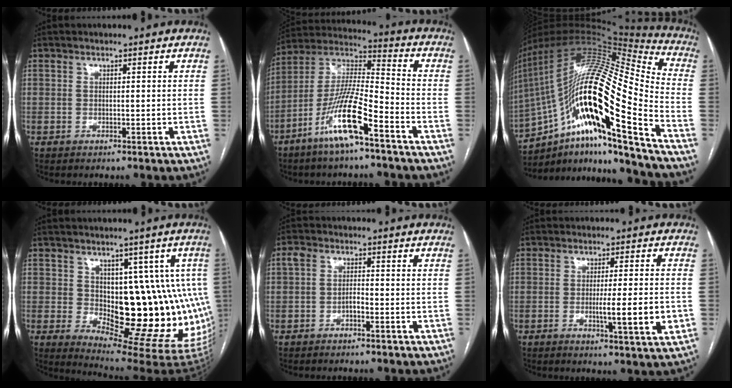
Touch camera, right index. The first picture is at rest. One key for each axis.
{"total": 13.9, "fx": -7.5, "fy": 1.6, "fz": 11.6, "tx": -0.232, "ty": -0.009, "tz": -0.147}
{"total": 29.0, "fx": -13.3, "fy": 3.7, "fz": 25.5, "tx": -0.447, "ty": -0.003, "tz": -0.229}
{"total": 16.5, "fx": 0.5, "fy": 7.5, "fz": 14.8, "tx": -0.148, "ty": 0.013, "tz": 0.028}
{"total": 2.6, "fx": -0.9, "fy": 1.4, "fz": 2.1, "tx": -0.038, "ty": 0.012, "tz": -0.016}
{"total": 7.3, "fx": -1.7, "fy": -0.1, "fz": 7.1, "tx": -0.107, "ty": -0.013, "tz": -0.025}